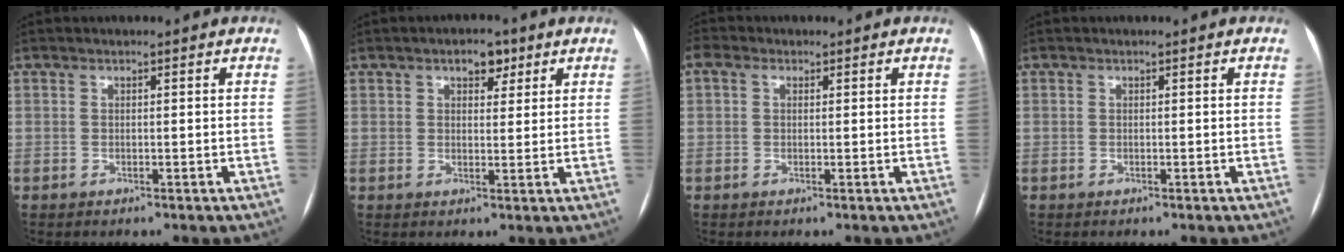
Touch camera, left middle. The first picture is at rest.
{"total": 3.7, "force": [2.2, 1.9, 2.2], "torque": [-0.030, 0.007, 0.032]}
{"total": 0.9, "force": [0.4, 0.6, 0.4], "torque": [-0.021, 0.017, 0.011]}
{"total": 0.0}